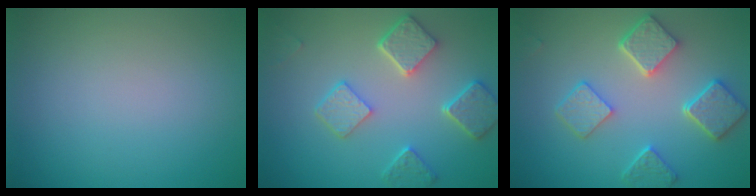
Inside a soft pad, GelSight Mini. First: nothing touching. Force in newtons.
{"total": 5.1, "press": 4.0, "slide": 3.2}
{"total": 5.4, "press": 4.3, "slide": 3.2}